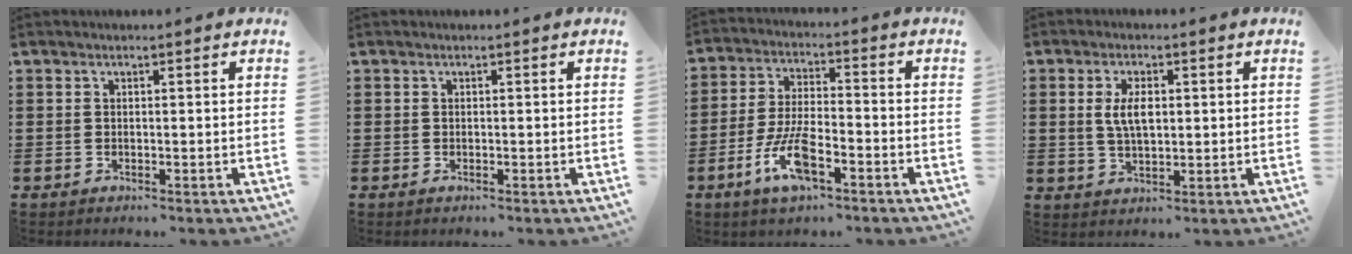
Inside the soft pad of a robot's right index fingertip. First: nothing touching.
{"total": 0.0}
{"total": 8.8, "force": [-4.2, 2.8, 7.2], "torque": [-0.166, -0.009, -0.082]}
{"total": 4.8, "force": [0.7, 2.1, 4.3], "torque": [-0.079, 0.006, 0.008]}